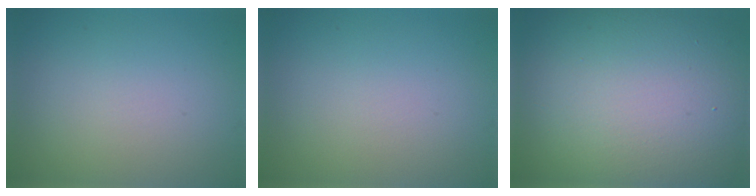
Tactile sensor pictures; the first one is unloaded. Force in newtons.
{"total": 0.0}
{"total": 19.0, "press": 19.0, "slide": 0.6}